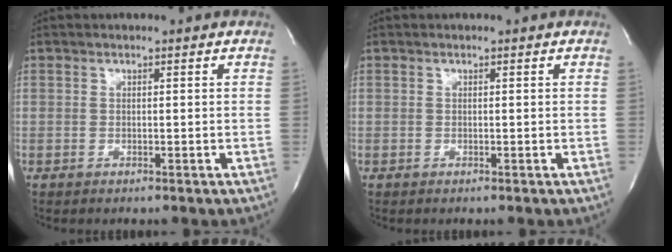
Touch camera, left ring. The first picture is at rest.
{"total": 0.0}